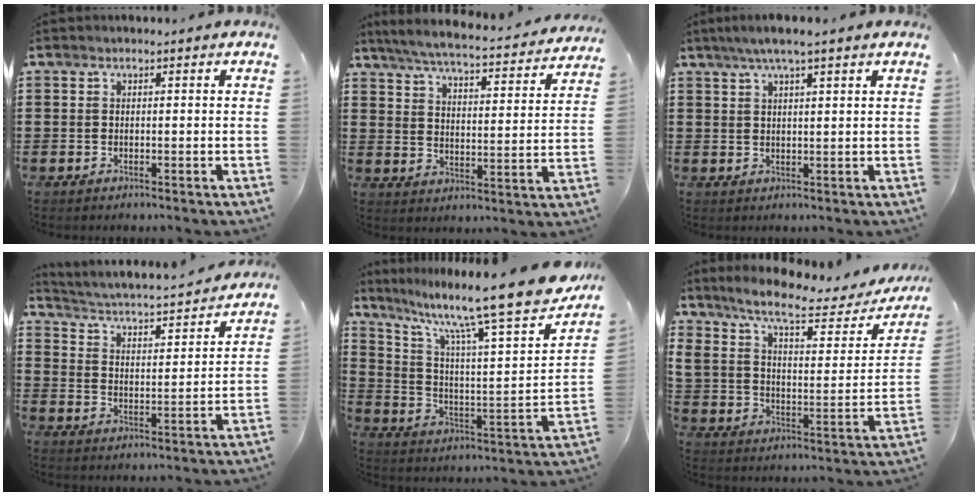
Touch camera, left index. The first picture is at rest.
{"total": 5.1, "force": [4.8, -0.3, 1.8], "torque": [-0.058, -0.040, 0.076]}
{"total": 3.8, "force": [2.6, -0.1, 2.7], "torque": [-0.056, 0.001, 0.047]}
{"total": 2.7, "force": [2.5, -0.1, 0.9], "torque": [-0.036, -0.031, 0.030]}
{"total": 14.5, "force": [11.8, 0.5, 8.5], "torque": [-0.170, -0.087, 0.184]}
{"total": 8.4, "force": [6.5, 1.4, 5.2], "torque": [-0.124, -0.027, 0.106]}